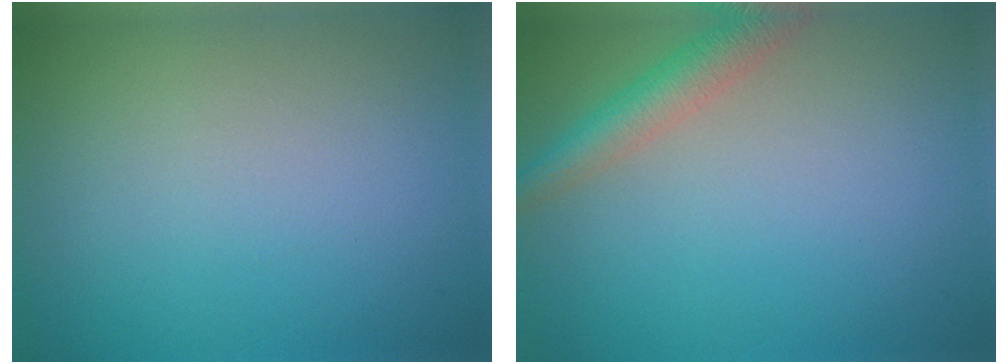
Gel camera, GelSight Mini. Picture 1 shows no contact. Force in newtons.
{"total": 3.4, "press": 3.4, "slide": 0.2}